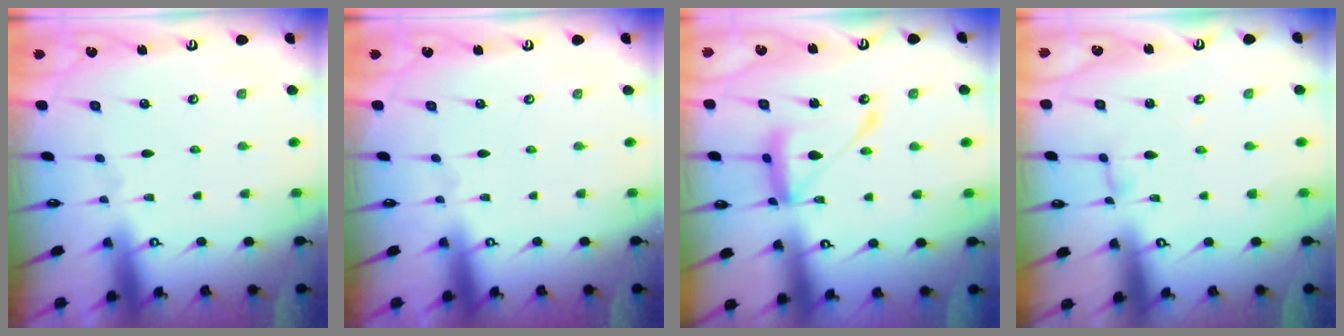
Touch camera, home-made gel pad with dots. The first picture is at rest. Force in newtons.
{"total": 0.0}
{"total": 13.9, "press": 13.8, "slide": 1.4}
{"total": 3.6, "press": 3.6, "slide": 0.2}